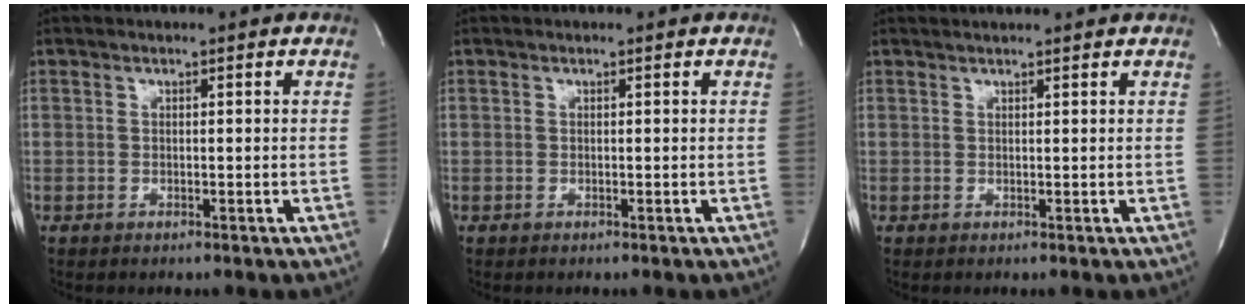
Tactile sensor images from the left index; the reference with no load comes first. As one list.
[{"total": 0.0}, {"total": 3.2, "force": [2.9, -0.1, 1.3], "torque": [-0.018, 0.015, 0.038]}]